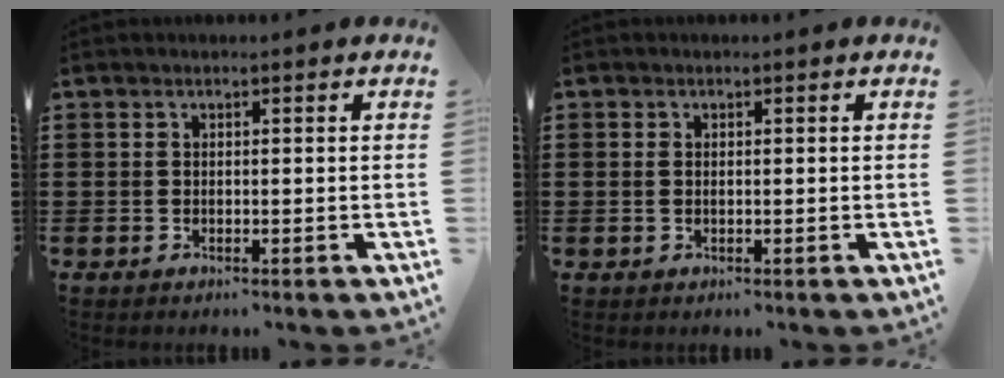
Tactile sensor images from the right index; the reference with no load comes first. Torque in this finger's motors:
{"motor_torque": [-0.16, 0.06, -0.02, -0.01]}